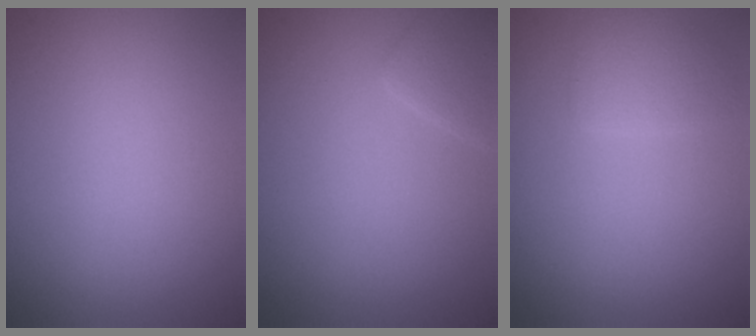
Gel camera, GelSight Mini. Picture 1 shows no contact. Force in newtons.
{"total": 1.6, "press": 1.6, "slide": 0.0}
{"total": 1.7, "press": 1.7, "slide": 0.1}